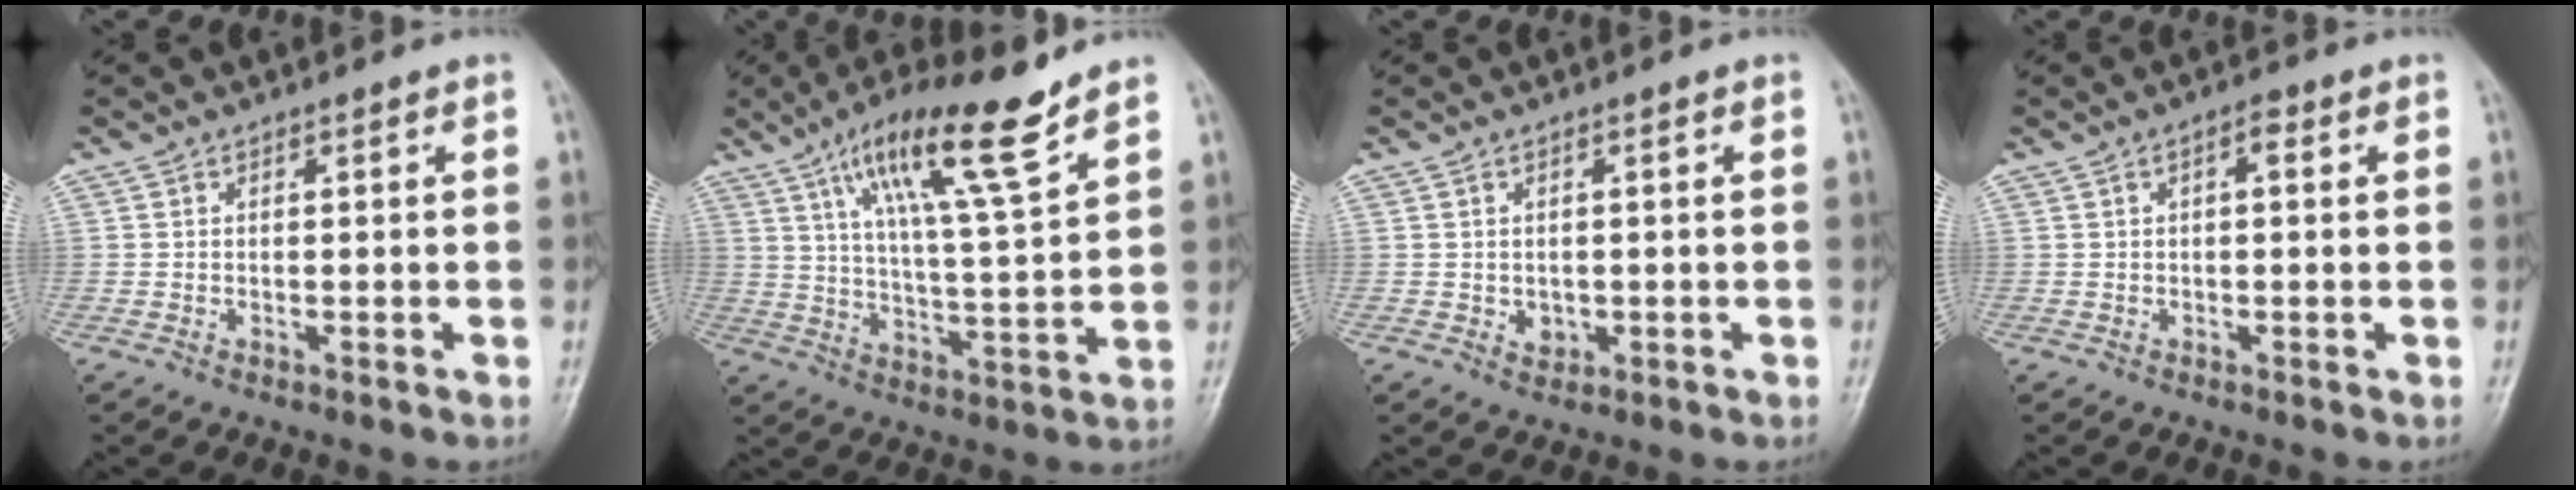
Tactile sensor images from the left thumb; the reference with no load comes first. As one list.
[{"total": 15.3, "force": [9.9, 1.6, 11.5], "torque": [-0.195, -0.046, 0.172]}, {"total": 2.0, "force": [-0.2, 1.7, 1.1], "torque": [-0.007, 0.001, 0.001]}, {"total": 2.2, "force": [0.6, 1.0, 1.9], "torque": [-0.026, 0.008, 0.005]}]